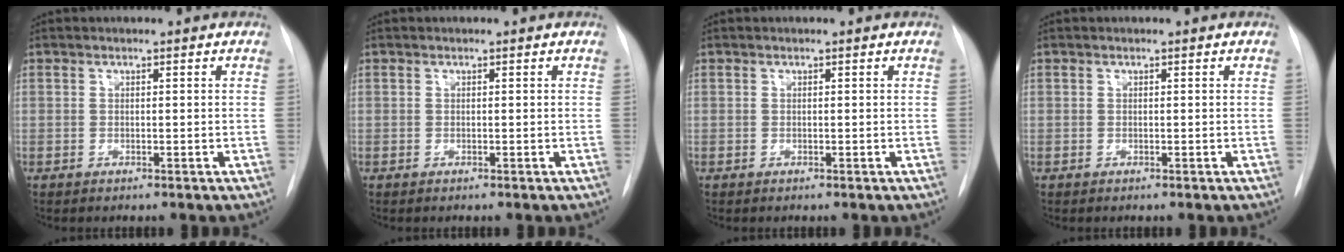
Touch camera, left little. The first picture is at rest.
{"total": 0.0}
{"total": 0.0}
{"total": 0.0}